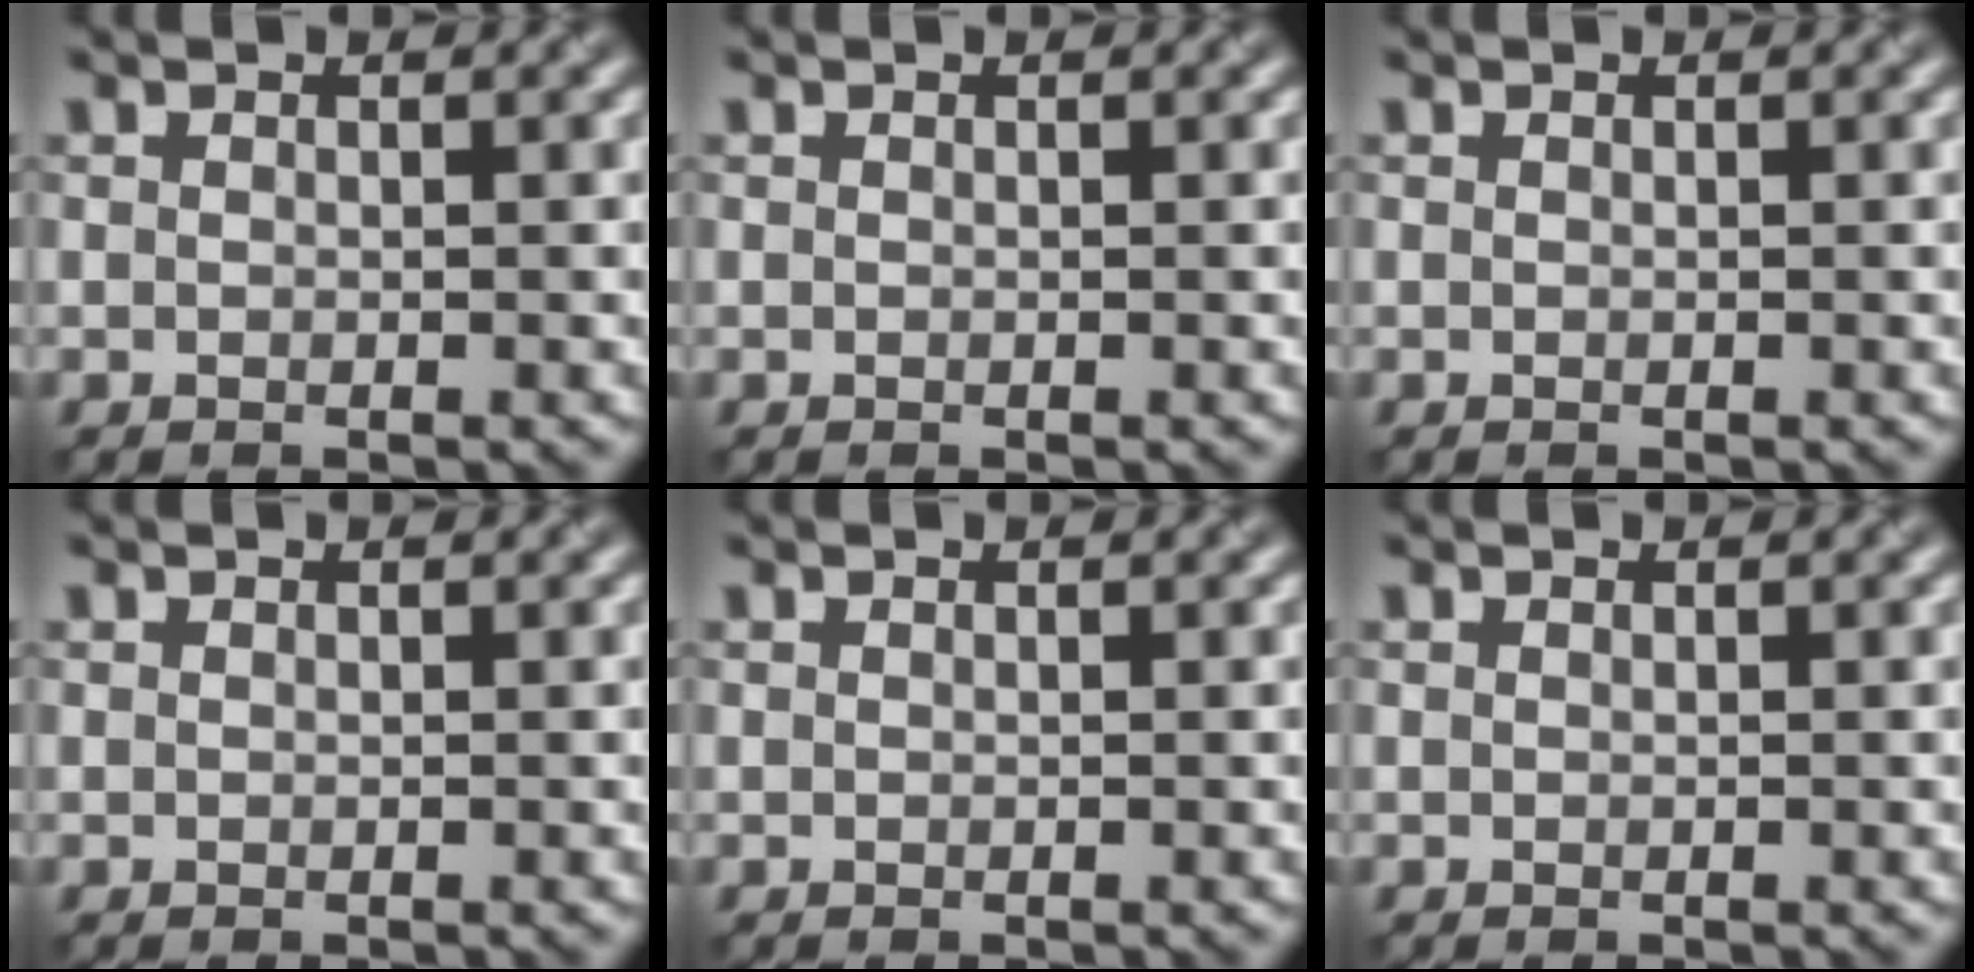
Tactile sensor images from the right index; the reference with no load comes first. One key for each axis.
{"total": 0.0}
{"total": 0.0}
{"total": 0.0}
{"total": 0.0}
{"total": 0.0}